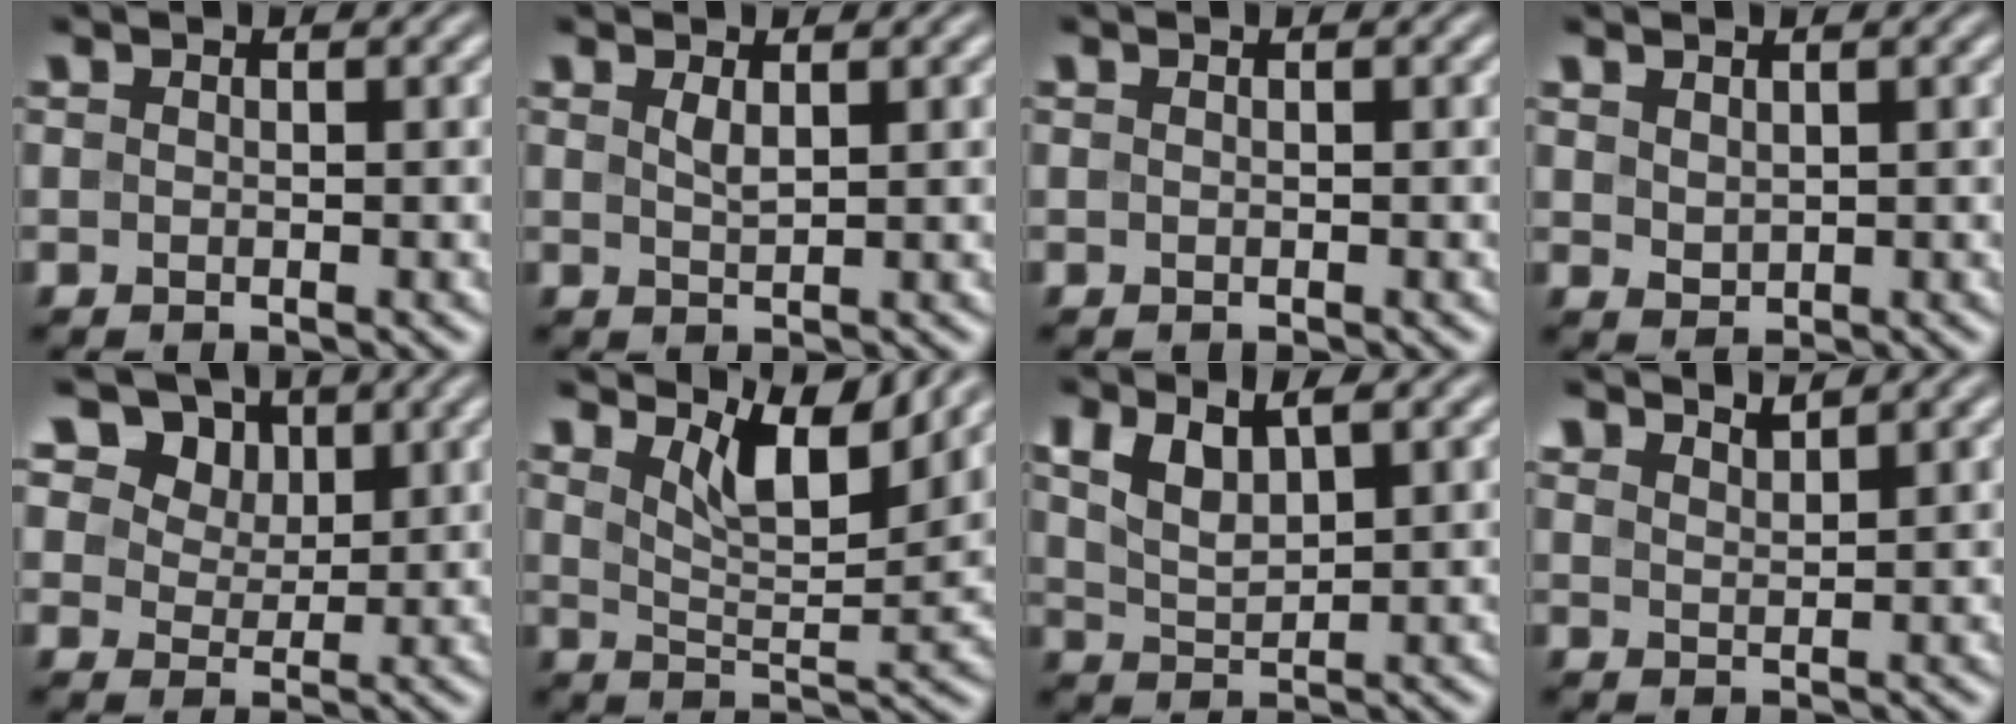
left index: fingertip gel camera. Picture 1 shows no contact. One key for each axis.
{"total": 1.0, "fx": 0.6, "fy": 0.2, "fz": 0.8, "tx": -0.023, "ty": 0.000, "tz": 0.014}
{"total": 0.0}
{"total": 1.3, "fx": 0.9, "fy": 0.7, "fz": 0.5, "tx": -0.013, "ty": -0.001, "tz": 0.022}
{"total": 12.6, "fx": 7.6, "fy": 8.2, "fz": 5.7, "tx": -0.136, "ty": 0.022, "tz": 0.125}
{"total": 5.1, "fx": 3.8, "fy": 1.3, "fz": 3.2, "tx": -0.067, "ty": -0.007, "tz": 0.061}
{"total": 4.0, "fx": 1.9, "fy": 1.8, "fz": 3.0, "tx": -0.074, "ty": 0.003, "tz": 0.039}
{"total": 1.8, "fx": 1.8, "fy": 0.1, "fz": 0.5, "tx": -0.011, "ty": 0.003, "tz": 0.033}